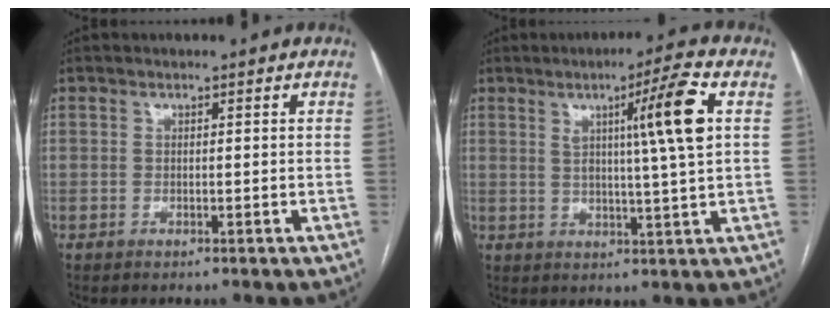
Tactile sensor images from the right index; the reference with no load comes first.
{"total": 9.7, "force": [2.8, -1.3, 9.2], "torque": [-0.144, 0.001, 0.043]}